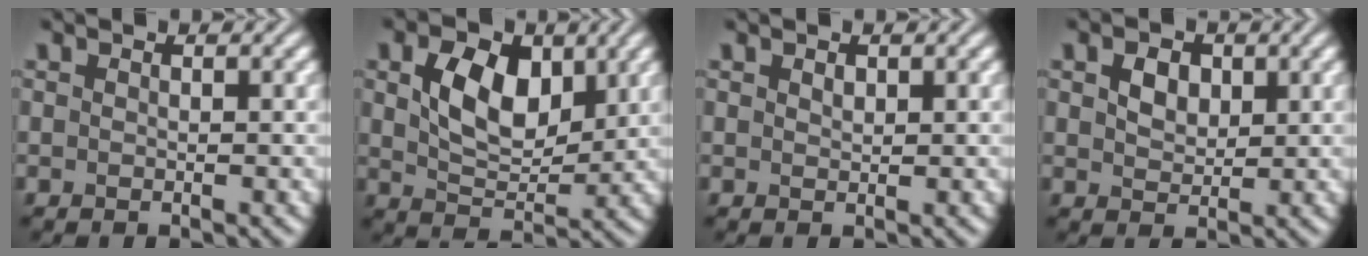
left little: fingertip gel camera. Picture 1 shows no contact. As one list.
[{"total": 6.3, "force": [1.9, 3.9, 4.5], "torque": [-0.088, -0.002, 0.035]}, {"total": 0.7, "force": [0.5, 0.4, 0.3], "torque": [-0.008, -0.001, 0.010]}, {"total": 2.5, "force": [0.9, 1.8, 1.5], "torque": [-0.033, 0.001, 0.016]}]